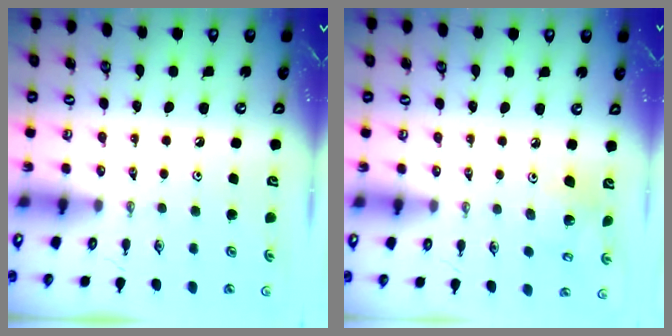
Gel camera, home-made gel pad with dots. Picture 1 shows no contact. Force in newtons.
{"total": 6.0, "press": 5.5, "slide": 2.4}